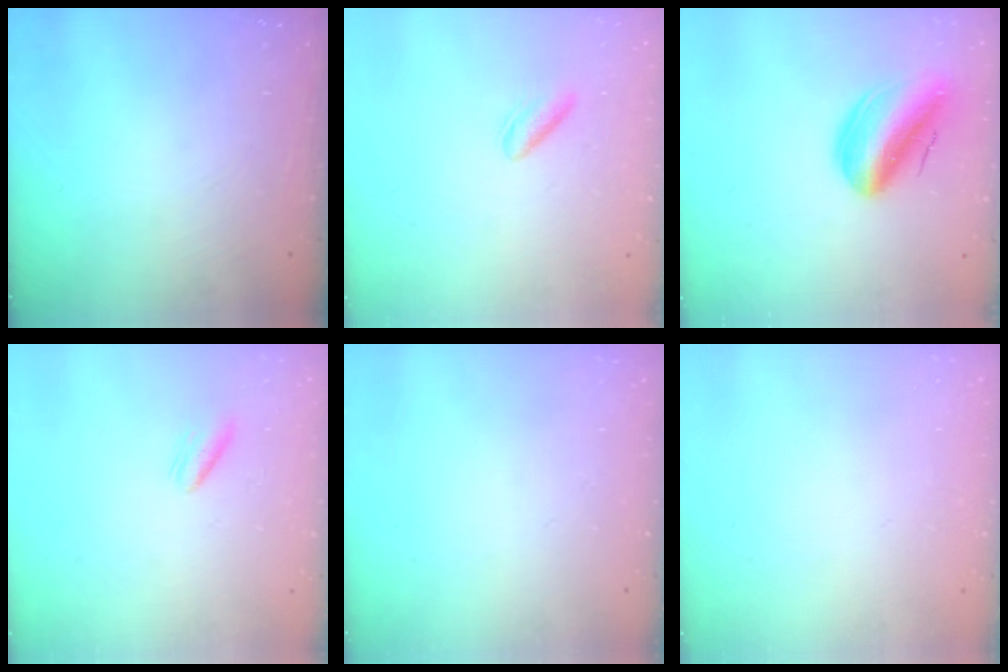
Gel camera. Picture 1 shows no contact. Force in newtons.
{"total": 2.6, "press": 2.2, "slide": 1.3}
{"total": 14.8, "press": 14.3, "slide": 4.0}
{"total": 3.9, "press": 3.6, "slide": 1.3}
{"total": 0.0}
{"total": 2.0, "press": 2.0, "slide": 0.1}